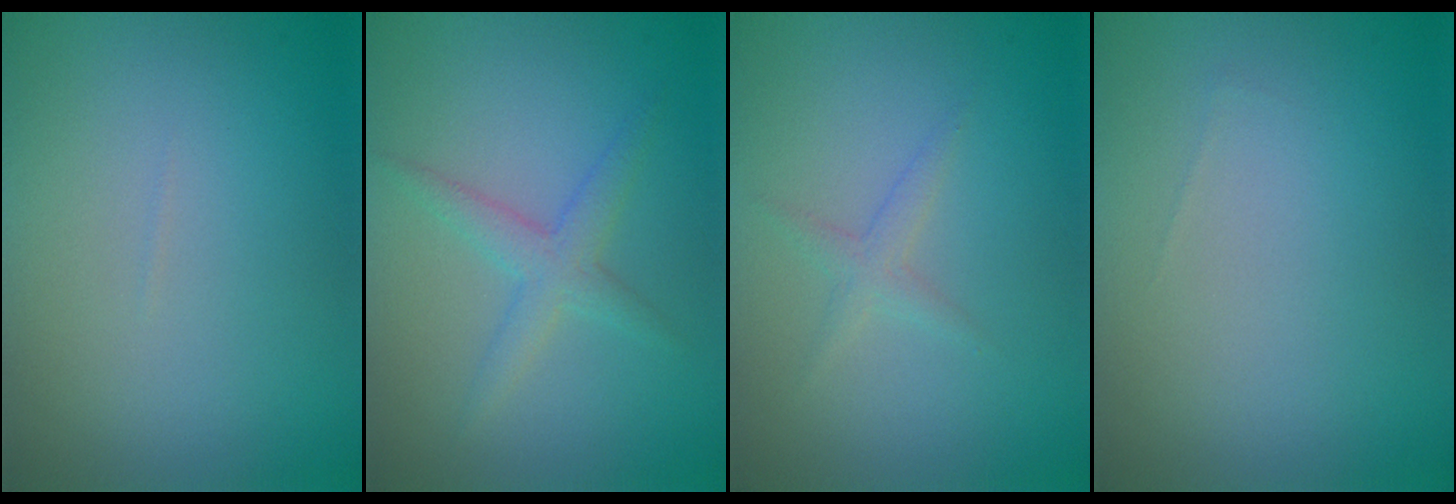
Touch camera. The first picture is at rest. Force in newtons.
{"total": 2.4, "press": 2.4, "slide": 0.1}
{"total": 1.3, "press": 1.3, "slide": 0.1}
{"total": 0.0}